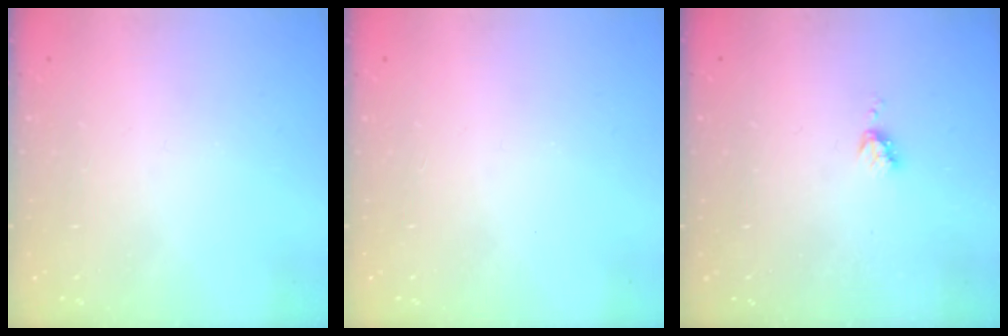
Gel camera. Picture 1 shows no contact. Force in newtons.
{"total": 0.0}
{"total": 3.8, "press": 3.7, "slide": 0.6}